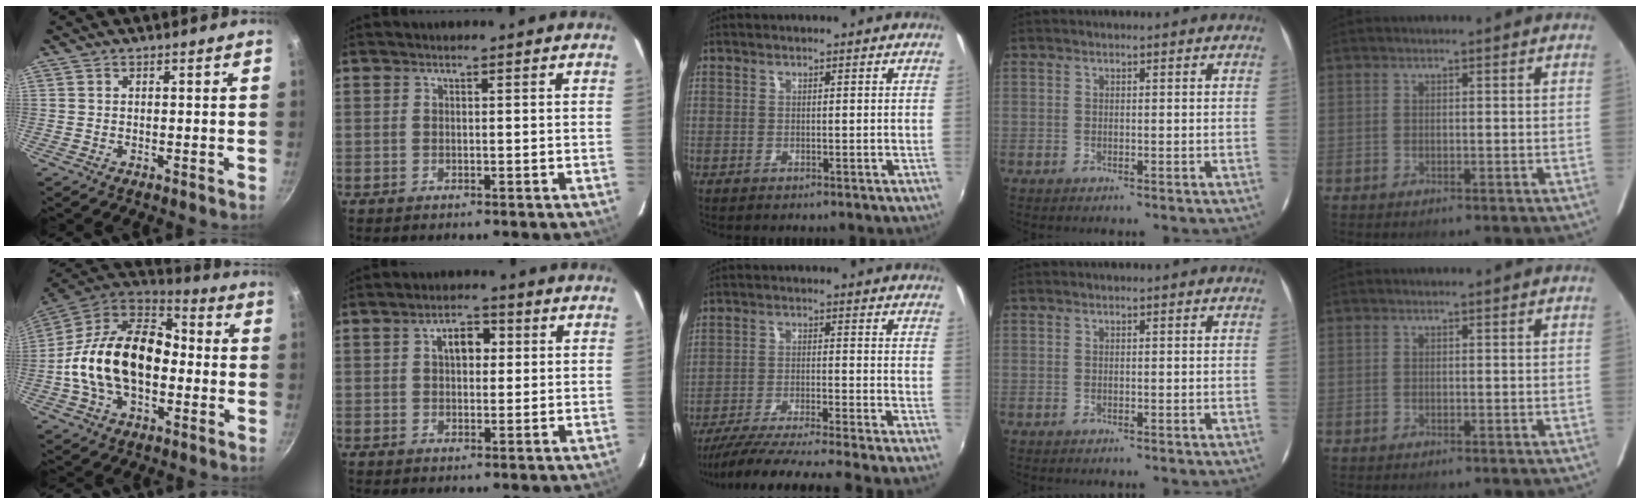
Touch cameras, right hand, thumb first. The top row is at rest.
{"thumb": {"total": 21.9, "force": [-2.3, 14.2, 16.6], "torque": [-0.269, 0.046, -0.056]}, "index": {"total": 5.0, "force": [1.4, 3.1, 3.7], "torque": [-0.058, 0.018, 0.023]}, "middle": {"total": 22.0, "force": [-19.7, -1.9, 9.5], "torque": [-0.167, -0.046, -0.300]}}